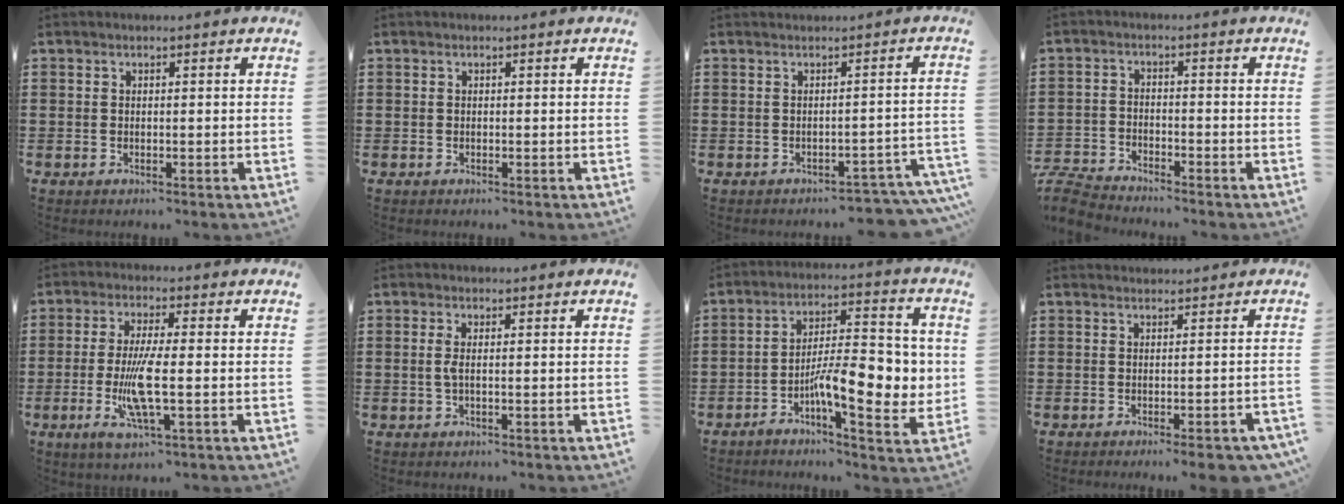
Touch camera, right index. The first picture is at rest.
{"total": 0.0}
{"total": 2.0, "force": [-1.9, 0.2, 0.6], "torque": [-0.016, -0.003, -0.040]}
{"total": 4.3, "force": [-4.2, 0.4, 0.5], "torque": [-0.033, -0.005, -0.093]}
{"total": 7.6, "force": [-1.5, 0.9, 7.4], "torque": [-0.153, -0.021, -0.032]}
{"total": 1.9, "force": [-0.2, 0.2, 1.8], "torque": [-0.044, -0.005, -0.006]}
{"total": 11.0, "force": [-2.3, 4.1, 9.9], "torque": [-0.157, -0.004, -0.039]}
{"total": 1.3, "force": [-1.0, -0.1, 0.8], "torque": [-0.015, -0.002, -0.017]}